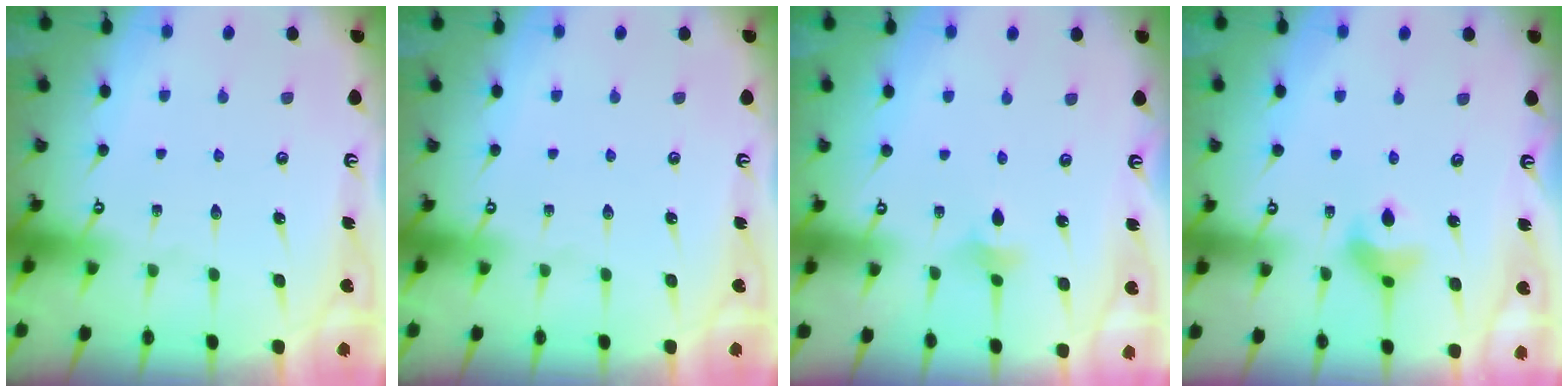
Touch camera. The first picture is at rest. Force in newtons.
{"total": 0.0}
{"total": 1.9, "press": 1.8, "slide": 0.5}
{"total": 8.2, "press": 8.1, "slide": 0.8}